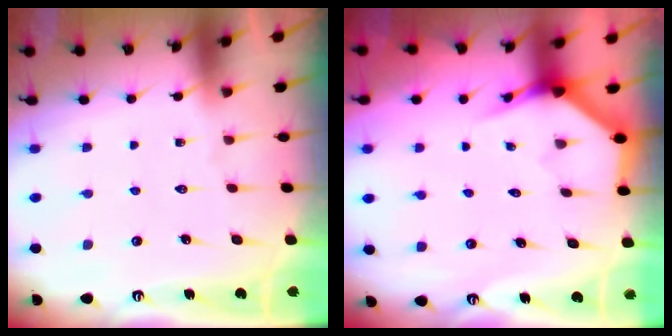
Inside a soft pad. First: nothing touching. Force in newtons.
{"total": 3.9, "press": 3.9, "slide": 0.2}